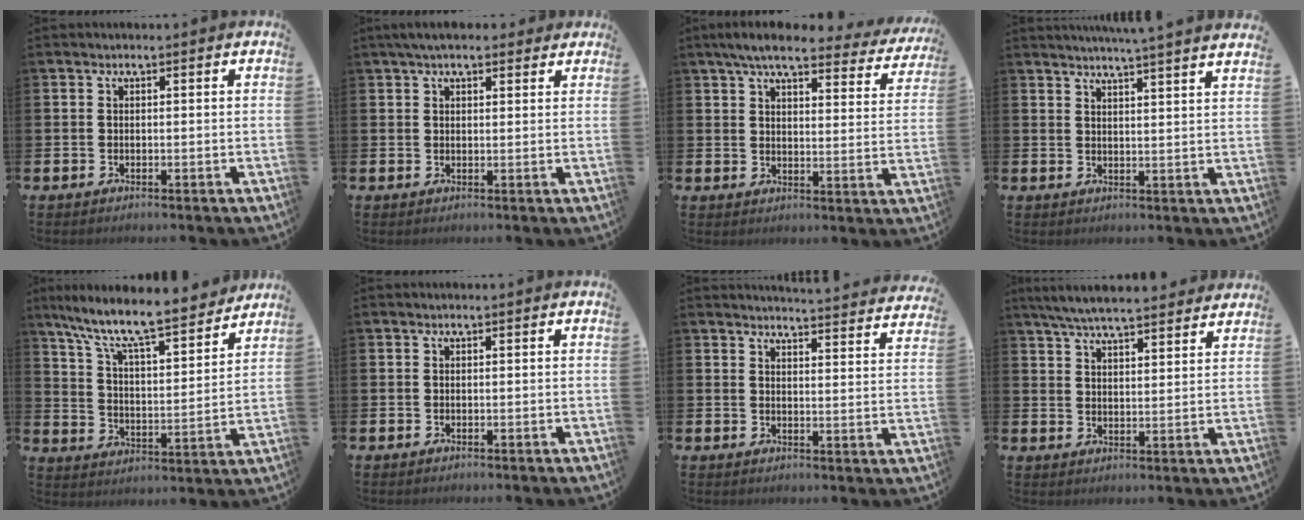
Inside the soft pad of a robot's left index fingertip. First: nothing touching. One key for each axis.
{"total": 3.4, "fx": 2.8, "fy": 1.2, "fz": 1.5, "tx": -0.029, "ty": -0.001, "tz": 0.050}
{"total": 6.7, "fx": 5.9, "fy": 1.1, "fz": 3.0, "tx": -0.065, "ty": -0.029, "tz": 0.099}
{"total": 4.4, "fx": 4.2, "fy": -1.2, "fz": 0.4, "tx": -0.010, "ty": -0.028, "tz": 0.072}
{"total": 10.5, "fx": 9.3, "fy": 1.5, "fz": 4.5, "tx": -0.112, "ty": -0.069, "tz": 0.152}
{"total": 0.0}
{"total": 4.3, "fx": 4.3, "fy": -0.2, "fz": 0.2, "tx": 0.000, "ty": -0.038, "tz": 0.073}
{"total": 6.6, "fx": 6.3, "fy": 0.7, "fz": 1.8, "tx": -0.048, "ty": -0.029, "tz": 0.112}